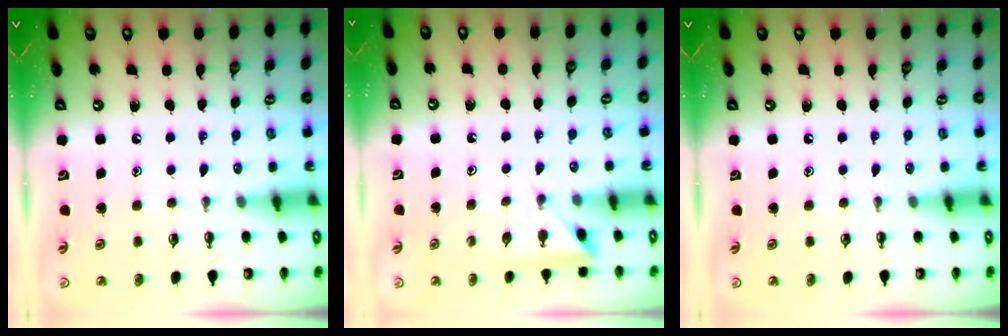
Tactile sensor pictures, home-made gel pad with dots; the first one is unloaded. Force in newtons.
{"total": 4.7, "press": 4.6, "slide": 0.6}
{"total": 0.0}